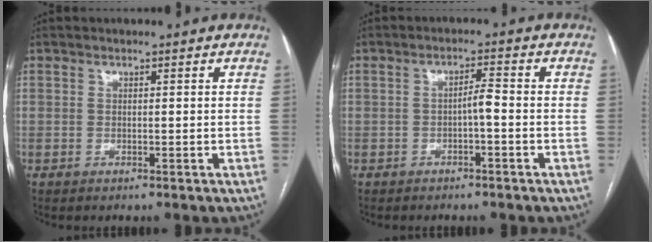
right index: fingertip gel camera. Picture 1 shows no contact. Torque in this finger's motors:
{"motor_torque": [0.63, -0.14, 0.15, 0.05]}